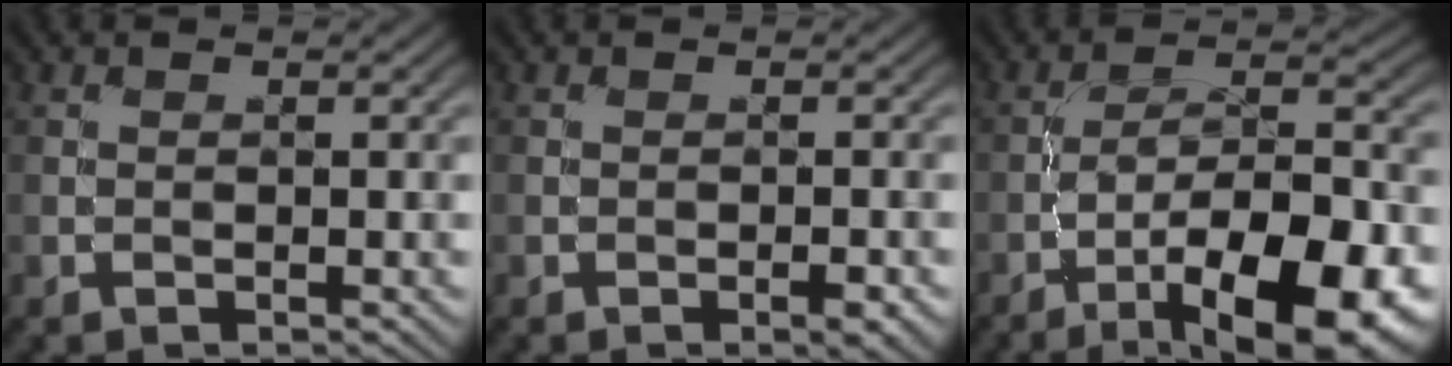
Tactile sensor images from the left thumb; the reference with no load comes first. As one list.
[{"total": 1.8, "force": [-0.9, 0.6, 1.4], "torque": [-0.023, 0.002, -0.014]}, {"total": 14.8, "force": [-7.8, 4.9, 11.6], "torque": [-0.184, -0.002, -0.122]}]